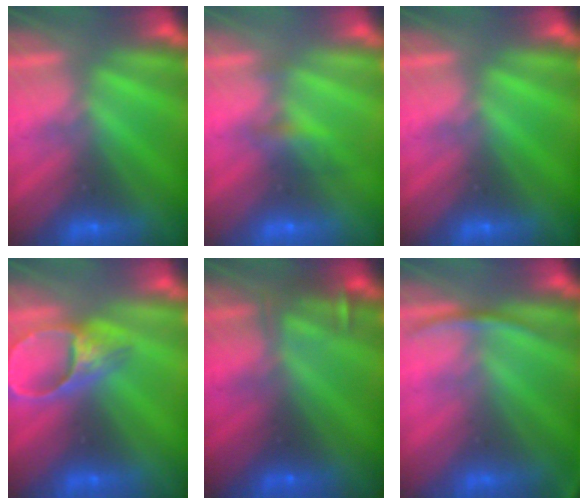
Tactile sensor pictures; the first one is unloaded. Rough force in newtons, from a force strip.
{"total": 2.2}
{"total": 0.0}
{"total": 4.6}
{"total": 3.2}
{"total": 2.7}